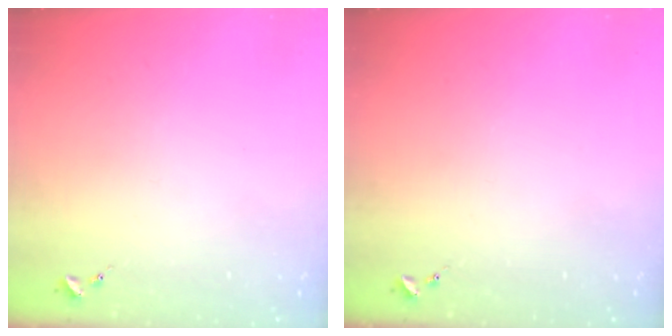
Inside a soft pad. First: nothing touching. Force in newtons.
{"total": 0.0}